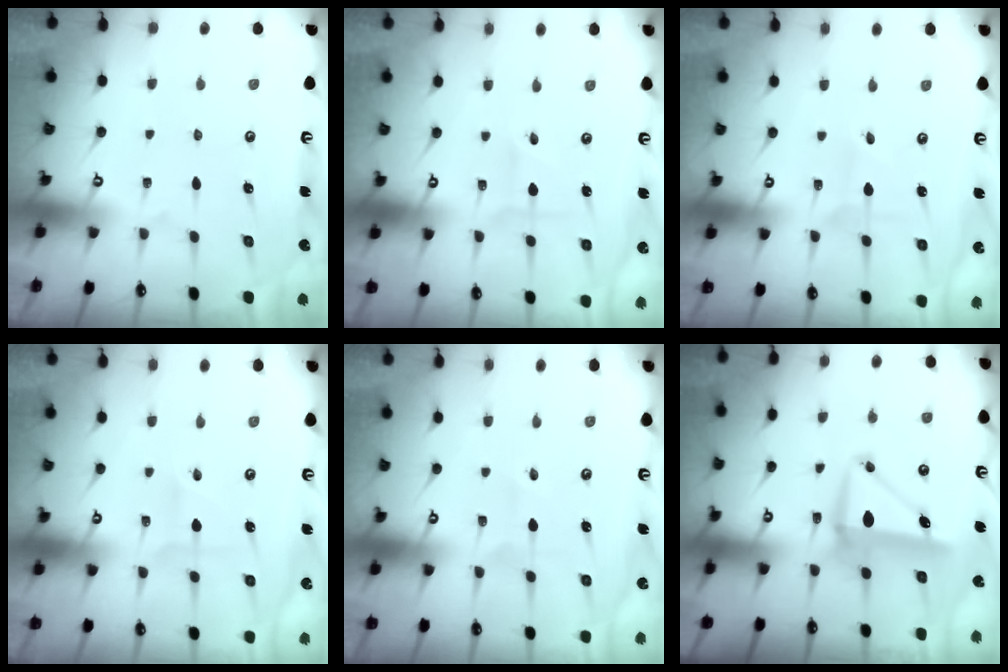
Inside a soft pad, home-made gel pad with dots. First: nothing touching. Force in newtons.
{"total": 2.0, "press": 1.7, "slide": 1.0}
{"total": 1.5, "press": 1.4, "slide": 0.2}
{"total": 2.0, "press": 2.0, "slide": 0.5}
{"total": 2.0, "press": 1.9, "slide": 0.5}
{"total": 7.5, "press": 6.9, "slide": 2.9}